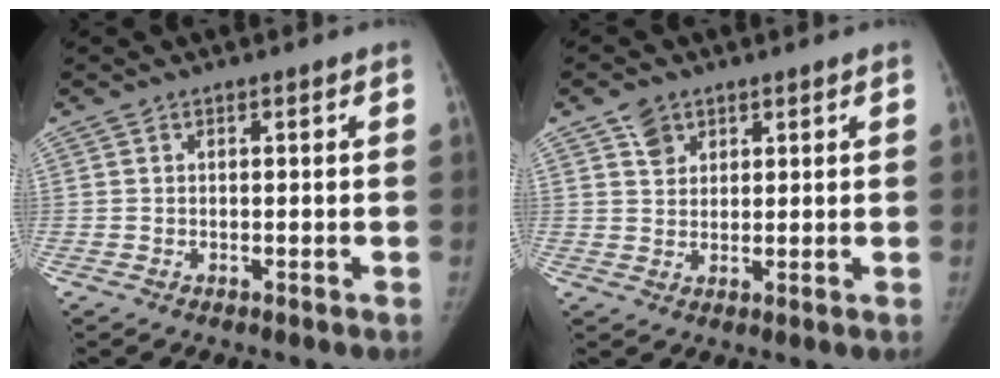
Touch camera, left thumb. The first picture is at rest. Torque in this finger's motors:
{"motor_torque": [0.17, -0.01, 0.80, -0.55, 0.08]}